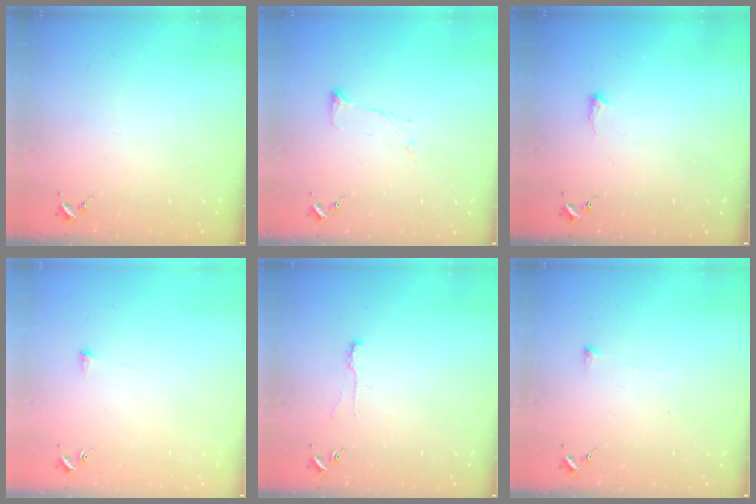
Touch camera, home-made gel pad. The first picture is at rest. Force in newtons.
{"total": 6.7, "press": 6.6, "slide": 0.8}
{"total": 3.4, "press": 3.3, "slide": 0.7}
{"total": 2.9, "press": 2.9, "slide": 0.5}
{"total": 5.1, "press": 5.0, "slide": 0.6}
{"total": 2.8, "press": 2.7, "slide": 0.5}